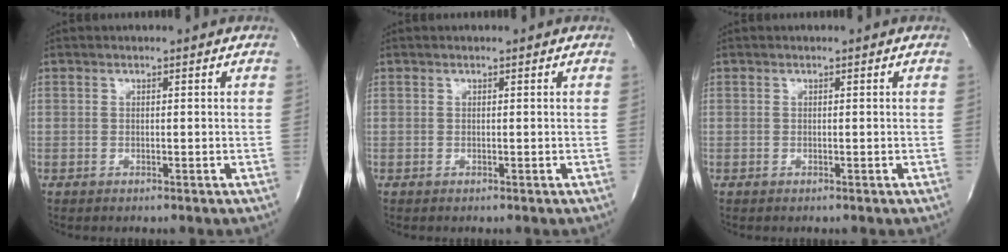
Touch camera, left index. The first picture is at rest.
{"total": 0.0}
{"total": 0.0}